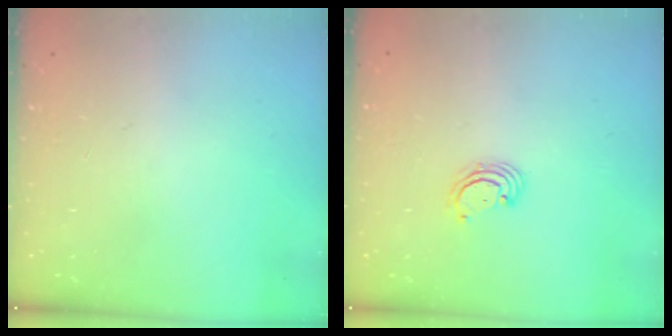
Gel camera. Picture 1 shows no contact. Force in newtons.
{"total": 2.3, "press": 2.3, "slide": 0.1}